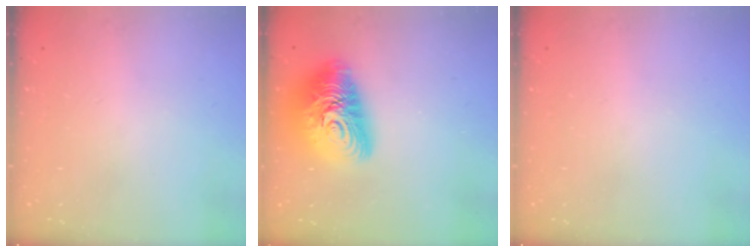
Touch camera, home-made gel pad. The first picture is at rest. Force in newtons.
{"total": 17.8, "press": 17.7, "slide": 1.4}
{"total": 0.0}